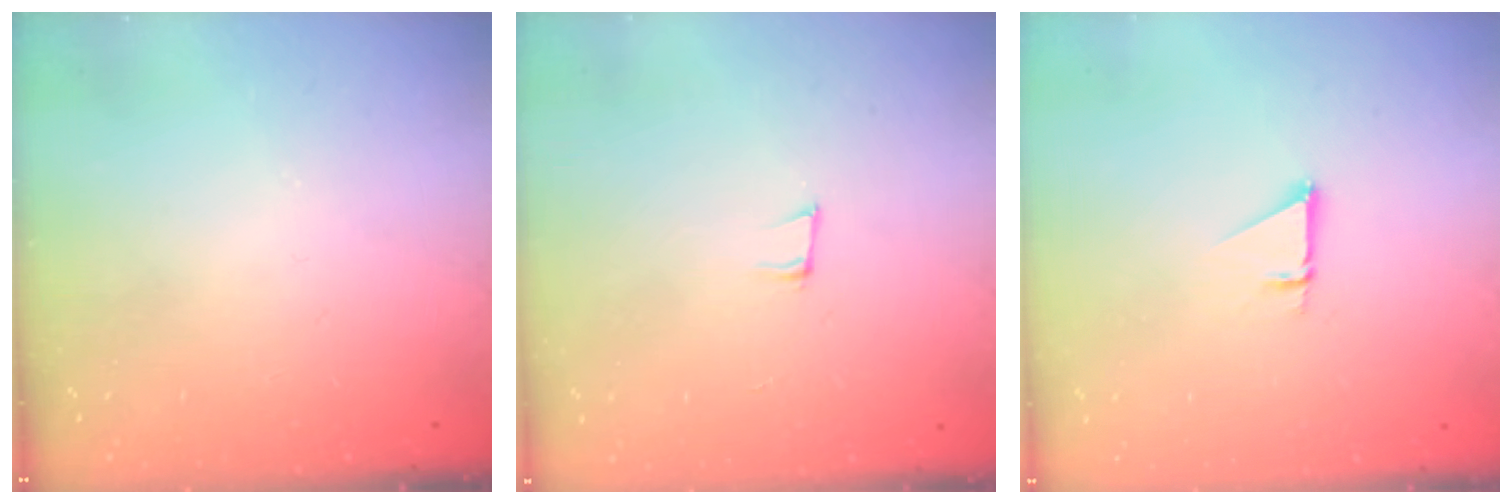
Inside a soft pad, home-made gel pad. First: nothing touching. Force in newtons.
{"total": 5.8, "press": 4.7, "slide": 3.4}
{"total": 1.0, "press": 1.0, "slide": 0.1}